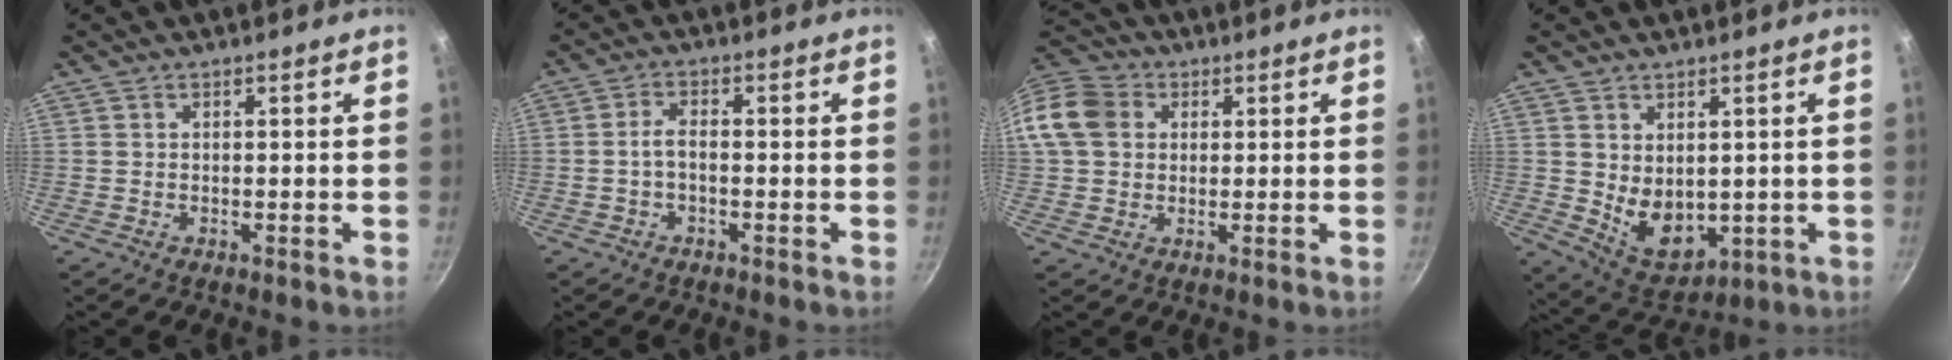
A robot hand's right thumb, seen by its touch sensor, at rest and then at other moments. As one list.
[{"total": 3.0, "force": [-0.9, 1.4, 2.5], "torque": [-0.049, 0.018, -0.021]}, {"total": 13.0, "force": [2.4, 10.9, 6.7], "torque": [-0.126, 0.026, 0.029]}, {"total": 8.7, "force": [0.9, 6.1, 6.2], "torque": [-0.075, -0.026, 0.041]}]